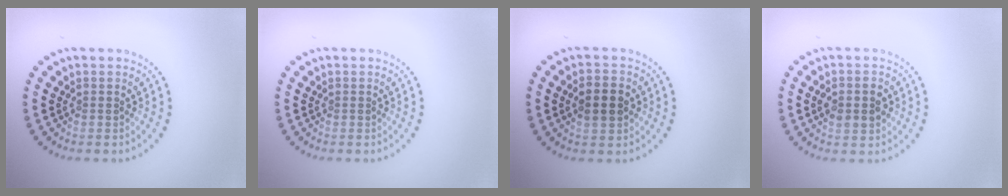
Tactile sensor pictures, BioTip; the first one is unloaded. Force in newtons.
{"total": 0.0}
{"total": 2.9, "press": 2.9, "slide": 0.3}
{"total": 2.9, "press": 2.9, "slide": 0.0}